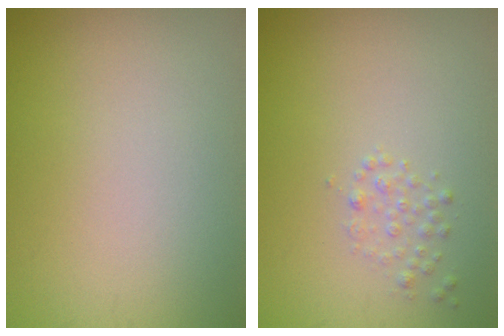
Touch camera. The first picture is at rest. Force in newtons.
{"total": 1.1, "press": 1.1, "slide": 0.0}